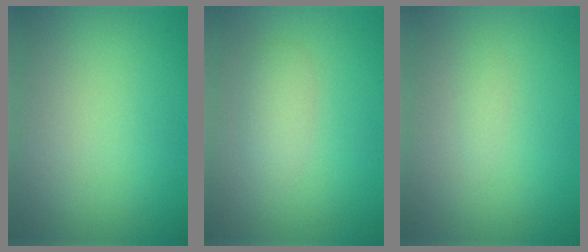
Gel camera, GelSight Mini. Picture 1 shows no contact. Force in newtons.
{"total": 1.8, "press": 1.8, "slide": 0.1}
{"total": 0.6, "press": 0.6, "slide": 0.0}